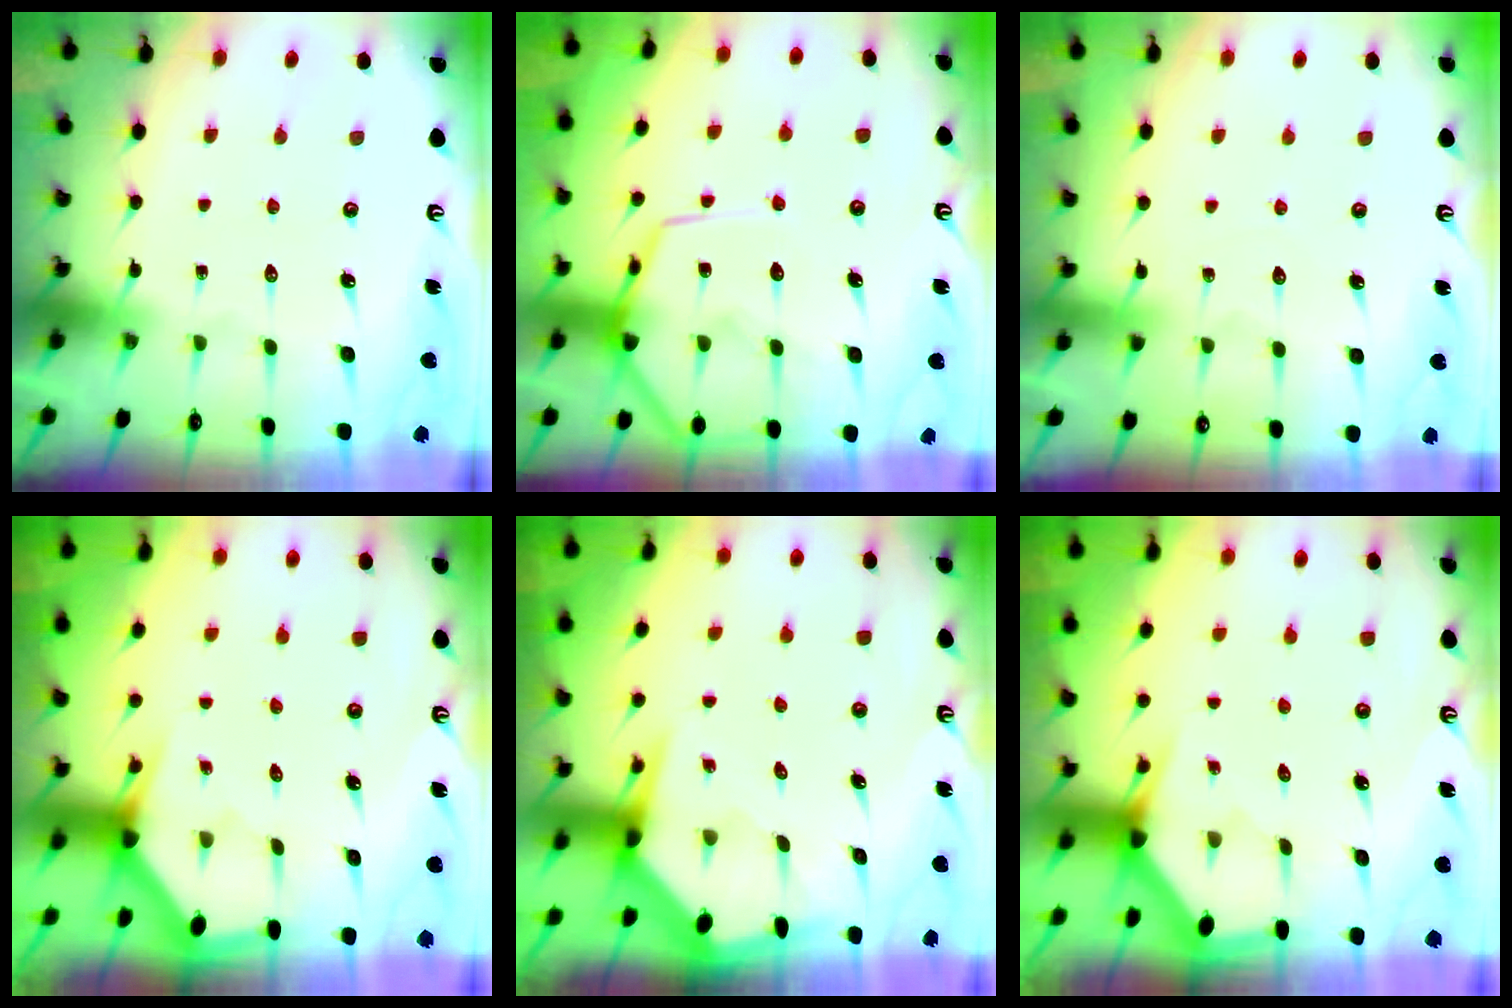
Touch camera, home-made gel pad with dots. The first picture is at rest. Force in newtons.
{"total": 10.6, "press": 10.5, "slide": 1.1}
{"total": 3.4, "press": 3.3, "slide": 0.4}
{"total": 3.1, "press": 3.1, "slide": 0.2}
{"total": 4.9, "press": 4.8, "slide": 0.6}
{"total": 3.0, "press": 3.0, "slide": 0.2}